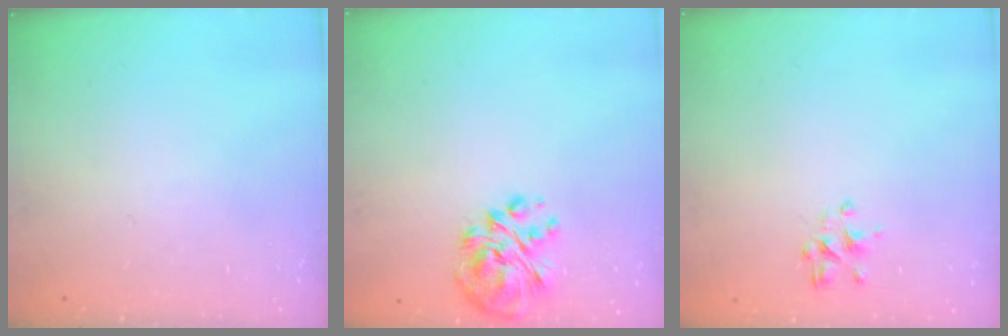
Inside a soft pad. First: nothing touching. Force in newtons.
{"total": 8.6, "press": 8.3, "slide": 2.5}
{"total": 2.4, "press": 2.2, "slide": 1.0}